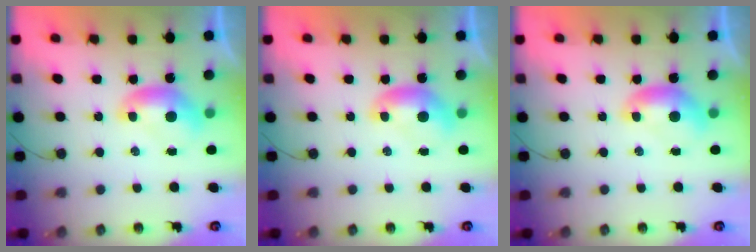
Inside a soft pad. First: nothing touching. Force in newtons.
{"total": 0.0}
{"total": 0.0}